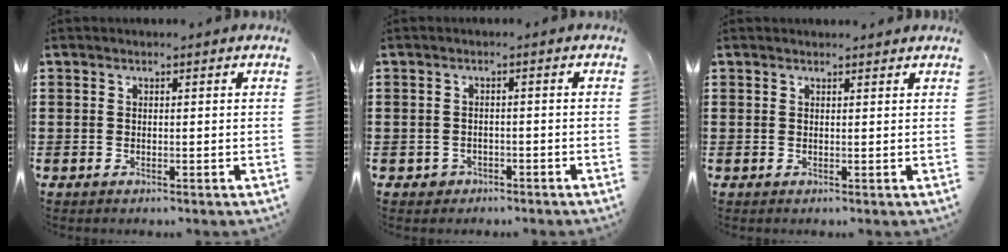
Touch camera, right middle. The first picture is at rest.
{"total": 1.2, "force": [-0.9, 0.8, 0.0], "torque": [-0.005, 0.002, -0.023]}
{"total": 1.0, "force": [1.0, -0.1, 0.1], "torque": [0.004, -0.005, 0.017]}